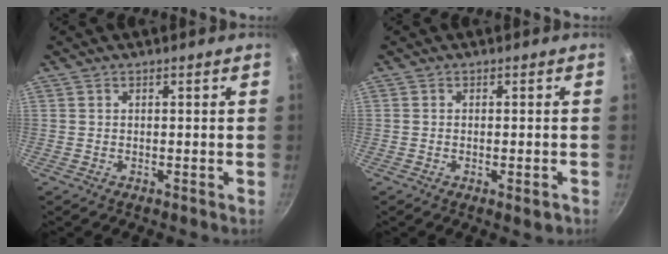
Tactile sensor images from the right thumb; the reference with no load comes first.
{"total": 2.3, "force": [-1.0, 0.6, 2.1], "torque": [-0.035, -0.003, -0.017]}